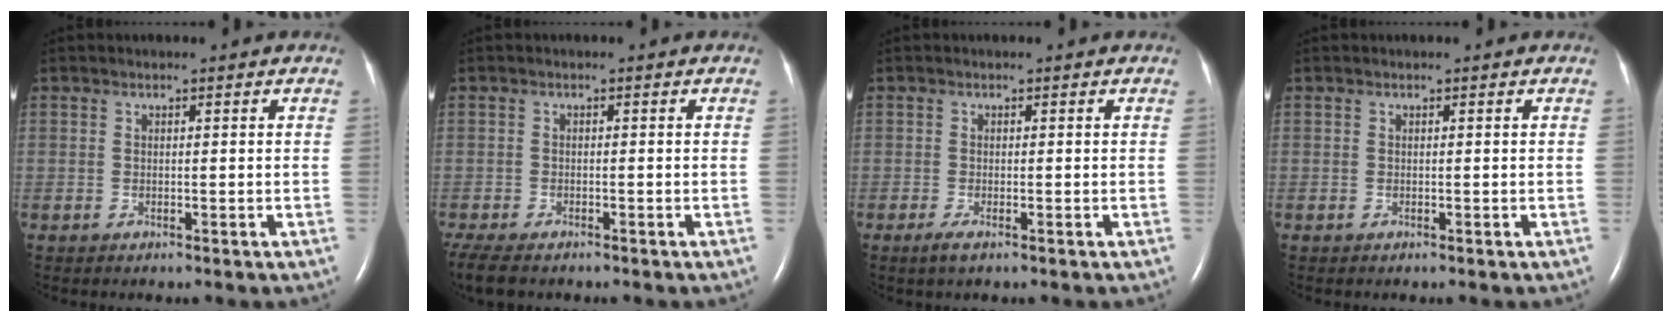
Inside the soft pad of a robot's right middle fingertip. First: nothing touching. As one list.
[{"total": 6.7, "force": [-5.1, 2.5, 3.5], "torque": [-0.071, -0.016, -0.083]}, {"total": 1.4, "force": [-0.8, 0.2, 1.1], "torque": [-0.030, -0.006, -0.018]}, {"total": 0.0}]